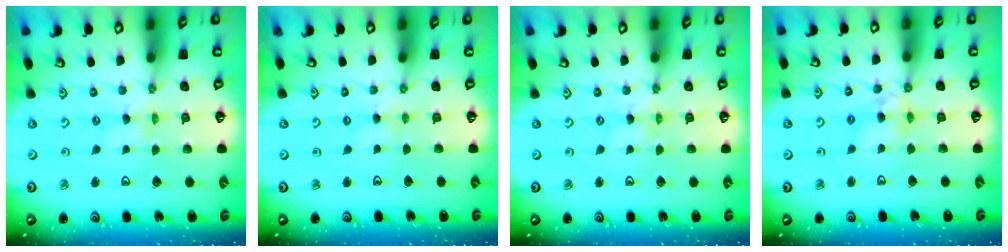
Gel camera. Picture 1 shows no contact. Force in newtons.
{"total": 1.7, "press": 1.7, "slide": 0.4}
{"total": 0.0}
{"total": 7.9, "press": 7.9, "slide": 0.6}